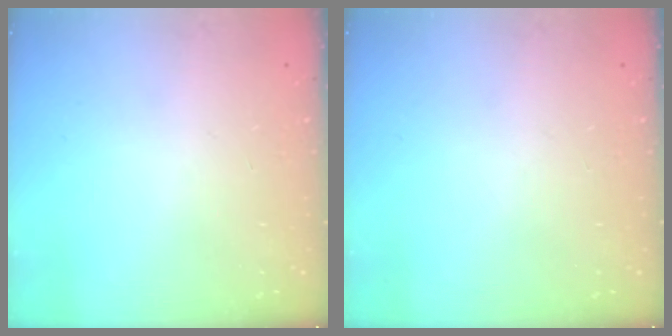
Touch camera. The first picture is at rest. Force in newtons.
{"total": 0.0}